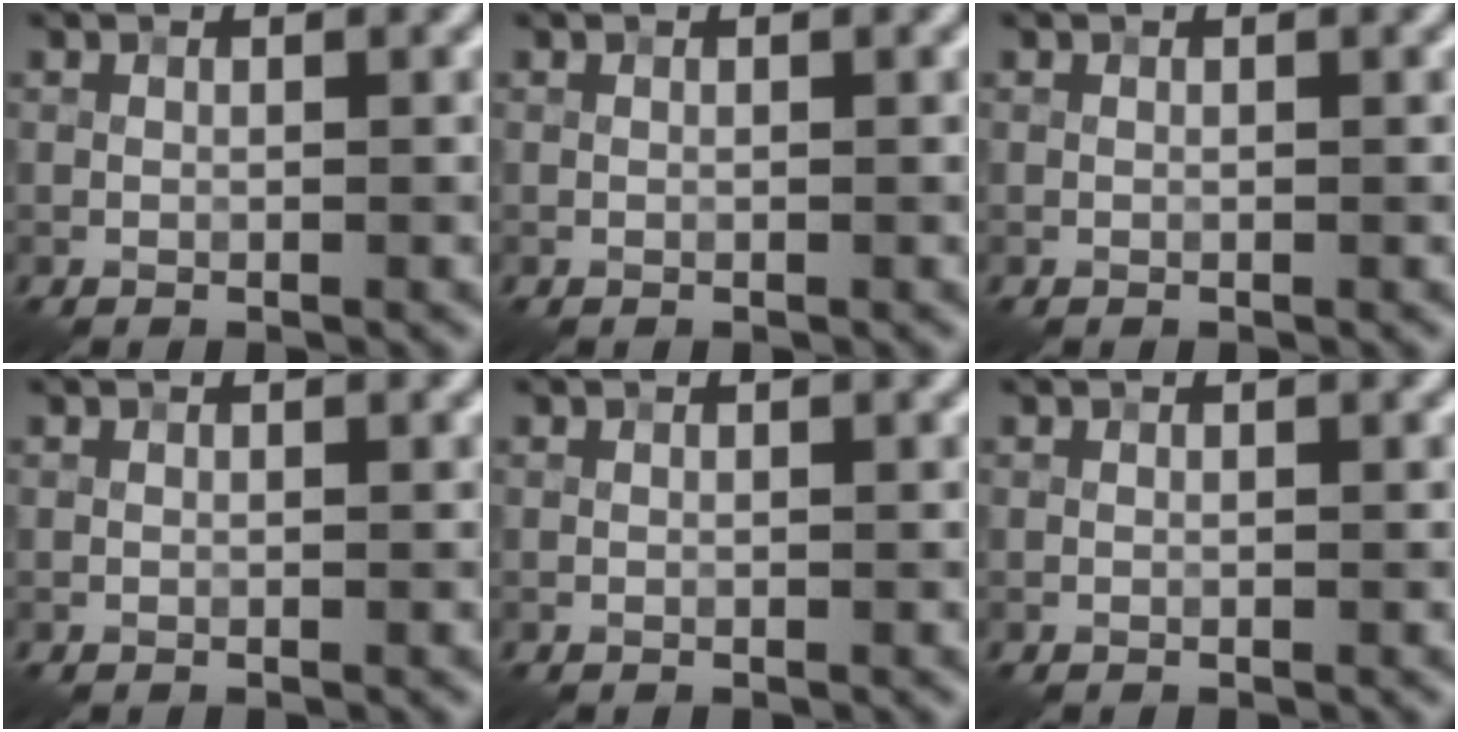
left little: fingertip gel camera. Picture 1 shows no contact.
{"total": 0.0}
{"total": 0.0}
{"total": 0.0}
{"total": 0.0}
{"total": 0.0}